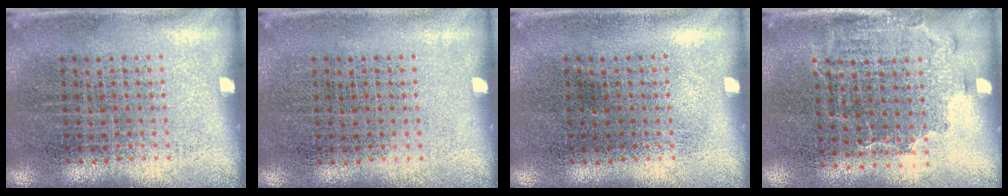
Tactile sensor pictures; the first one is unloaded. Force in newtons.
{"total": 0.0}
{"total": 0.0}
{"total": 1.6, "press": 1.3, "slide": 1.0}